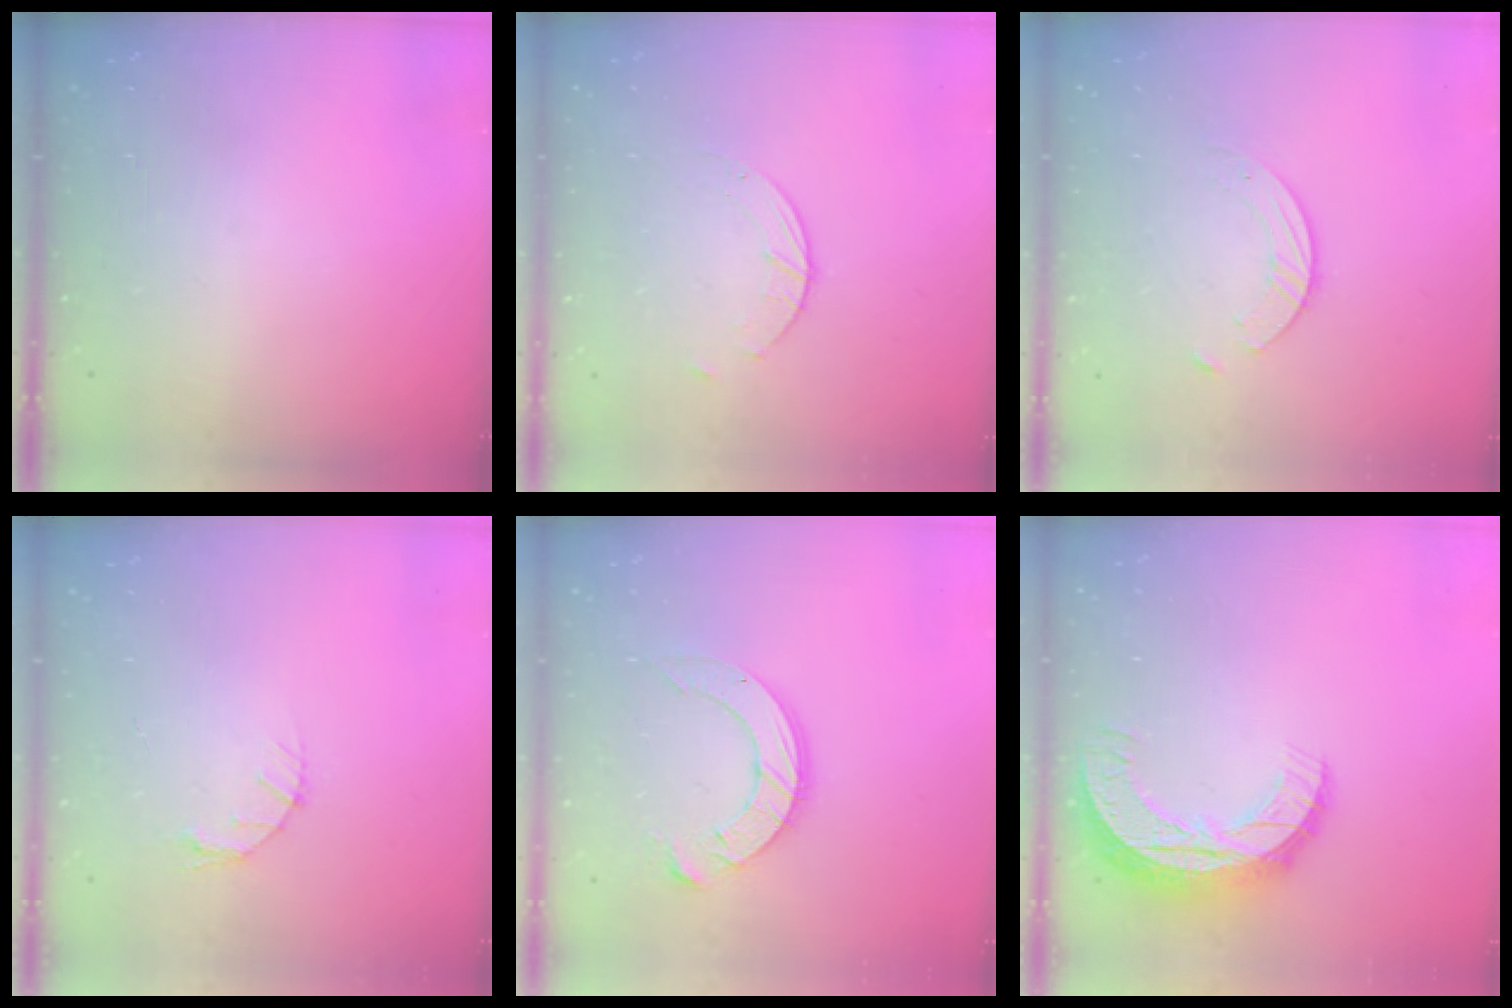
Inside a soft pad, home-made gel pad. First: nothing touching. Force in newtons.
{"total": 2.0, "press": 2.0, "slide": 0.3}
{"total": 1.4, "press": 1.4, "slide": 0.2}
{"total": 3.7, "press": 3.7, "slide": 0.5}
{"total": 10.2, "press": 10.2, "slide": 1.0}
{"total": 10.7, "press": 10.7, "slide": 0.8}